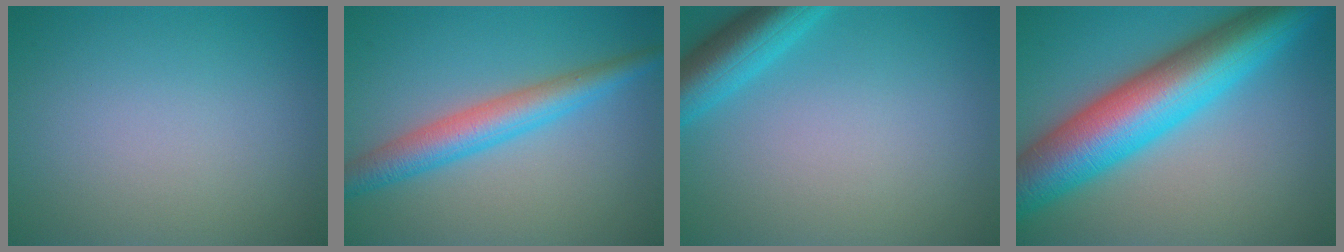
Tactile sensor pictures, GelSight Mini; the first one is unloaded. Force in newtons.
{"total": 4.7, "press": 4.7, "slide": 0.1}
{"total": 4.9, "press": 4.9, "slide": 0.3}
{"total": 12.3, "press": 12.3, "slide": 0.2}